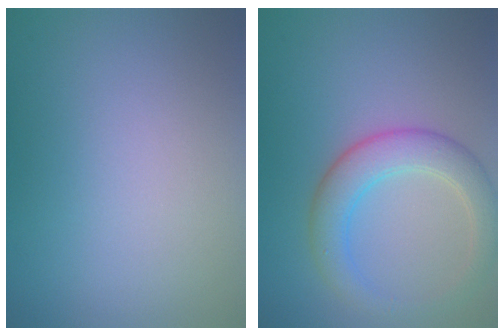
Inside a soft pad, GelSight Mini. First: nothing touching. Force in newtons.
{"total": 4.4, "press": 4.4, "slide": 0.3}